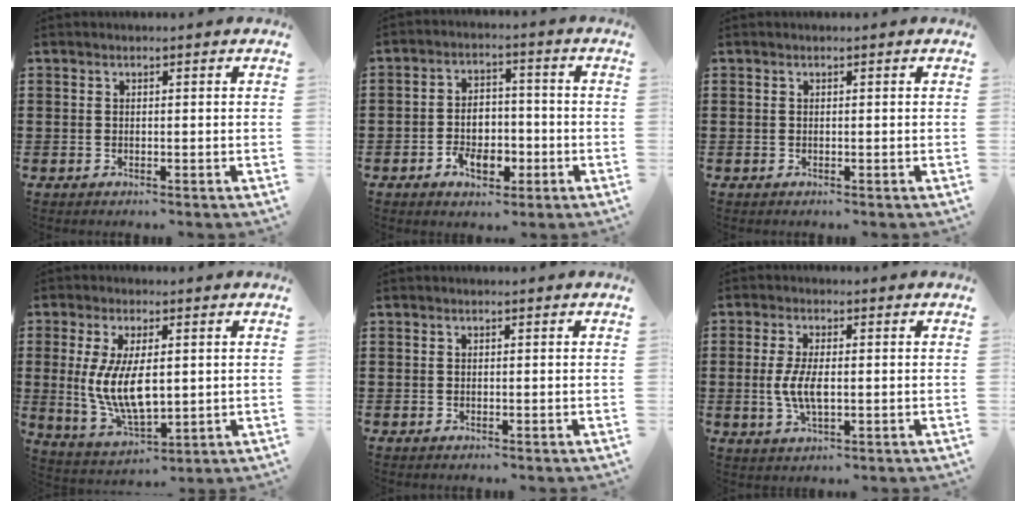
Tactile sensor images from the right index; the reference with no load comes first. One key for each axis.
{"total": 5.9, "fx": -2.3, "fy": 3.7, "fz": 3.9, "tx": -0.052, "ty": 0.004, "tz": -0.040}
{"total": 0.0}
{"total": 9.2, "fx": 0.6, "fy": 4.1, "fz": 8.2, "tx": -0.180, "ty": -0.002, "tz": 0.007}
{"total": 0.0}
{"total": 5.4, "fx": -0.4, "fy": 2.1, "fz": 5.0, "tx": -0.111, "ty": -0.005, "tz": -0.013}